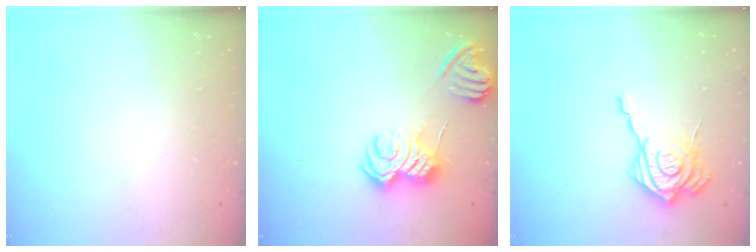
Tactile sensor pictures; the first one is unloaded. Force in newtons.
{"total": 9.3, "press": 9.3, "slide": 0.7}
{"total": 16.0, "press": 15.9, "slide": 2.0}